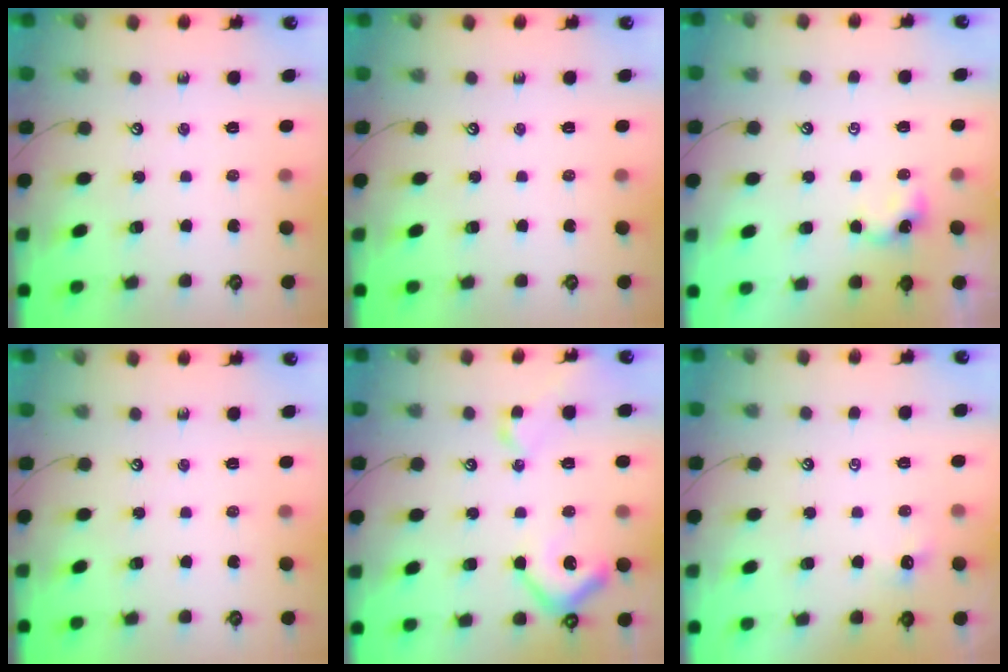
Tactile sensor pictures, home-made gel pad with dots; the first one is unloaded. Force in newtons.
{"total": 0.0}
{"total": 0.6, "press": 0.5, "slide": 0.3}
{"total": 0.0}
{"total": 10.2, "press": 10.1, "slide": 1.3}
{"total": 1.2, "press": 1.1, "slide": 0.5}